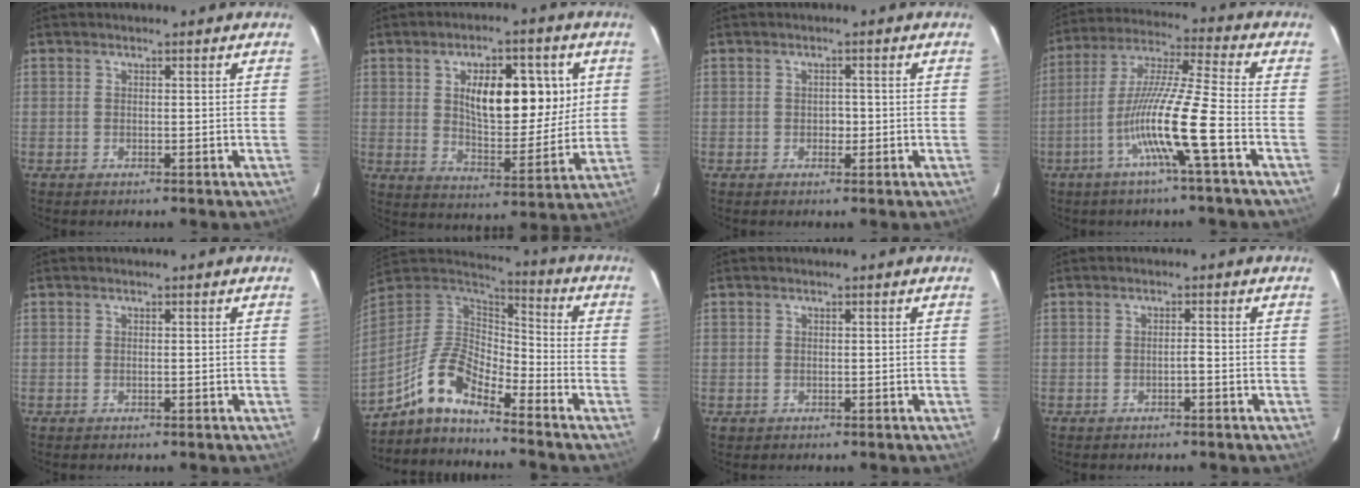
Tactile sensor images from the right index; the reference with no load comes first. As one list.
[{"total": 14.0, "force": [3.7, 5.9, 12.1], "torque": [-0.181, 0.012, 0.066]}, {"total": 1.3, "force": [-0.3, 0.9, 0.9], "torque": [-0.012, 0.003, -0.004]}, {"total": 13.1, "force": [-4.9, -1.3, 12.1], "torque": [-0.231, -0.003, -0.097]}, {"total": 0.0}, {"total": 10.7, "force": [-7.9, 3.2, 6.5], "torque": [-0.147, 0.033, -0.150]}, {"total": 0.7, "force": [0.0, 0.7, 0.0], "torque": [0.005, 0.006, -0.003]}, {"total": 0.8, "force": [-0.5, 0.0, 0.6], "torque": [-0.010, 0.002, -0.009]}]